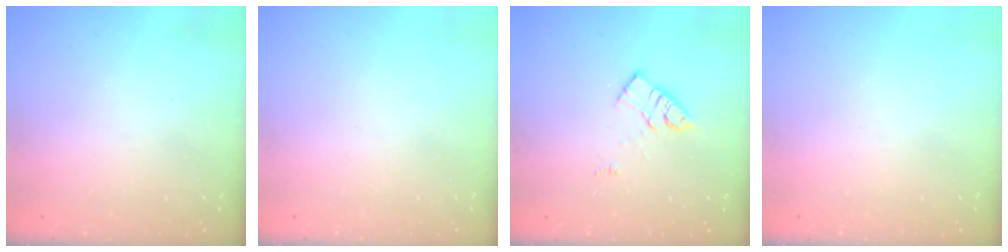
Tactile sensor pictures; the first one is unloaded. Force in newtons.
{"total": 1.6, "press": 1.6, "slide": 0.1}
{"total": 10.7, "press": 10.7, "slide": 0.7}
{"total": 0.0}